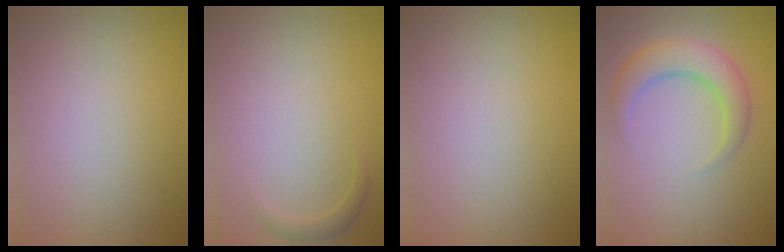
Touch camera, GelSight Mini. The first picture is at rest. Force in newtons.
{"total": 0.9, "press": 0.9, "slide": 0.1}
{"total": 0.0}
{"total": 4.3, "press": 4.3, "slide": 0.2}